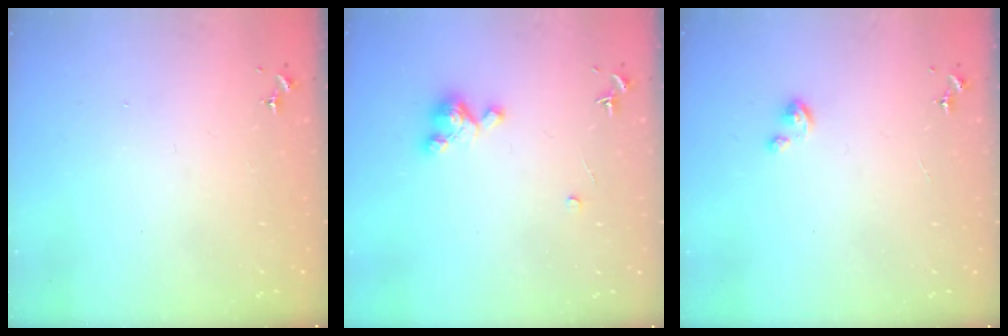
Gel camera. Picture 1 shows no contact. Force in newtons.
{"total": 5.2, "press": 5.2, "slide": 0.3}
{"total": 2.9, "press": 2.9, "slide": 0.2}